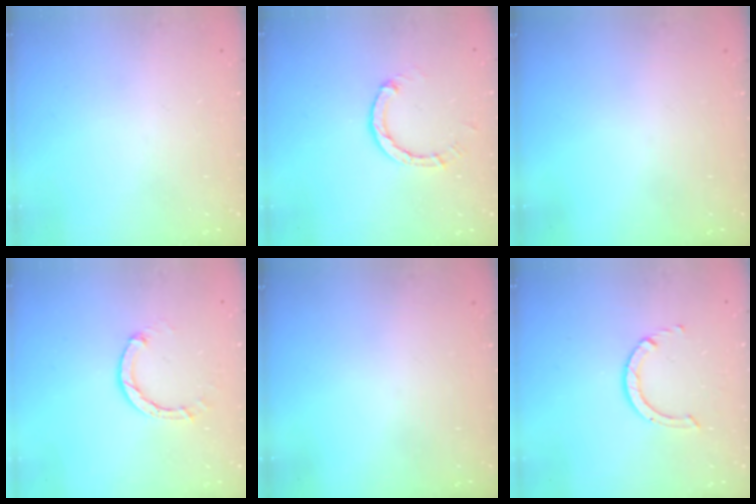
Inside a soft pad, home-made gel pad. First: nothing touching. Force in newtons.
{"total": 3.0, "press": 3.0, "slide": 0.3}
{"total": 0.0}
{"total": 3.0, "press": 3.0, "slide": 0.4}
{"total": 0.0}
{"total": 3.5, "press": 3.5, "slide": 0.6}